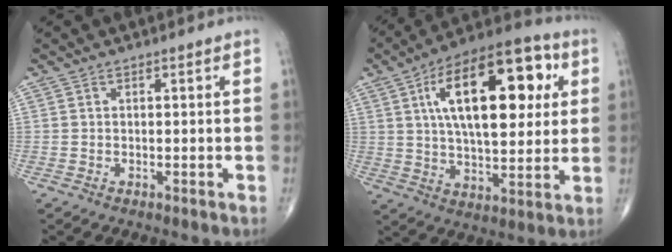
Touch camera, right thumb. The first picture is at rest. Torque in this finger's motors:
{"motor_torque": [0.23, 4.78, 2.05, 0.72, 0.64]}